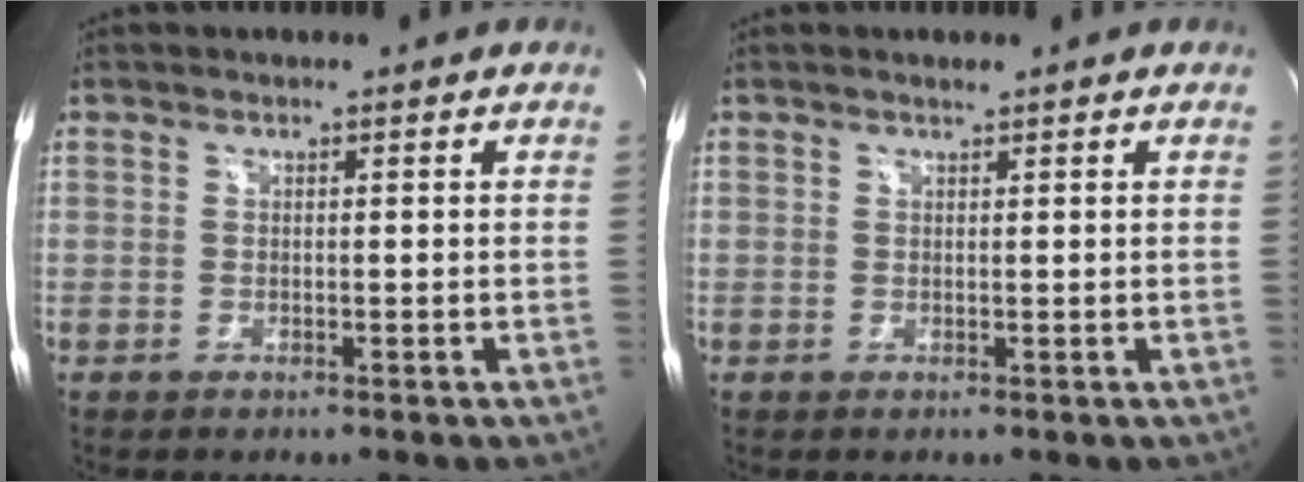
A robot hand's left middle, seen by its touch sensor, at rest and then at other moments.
{"total": 0.5, "force": [0.5, 0.0, 0.2], "torque": [-0.011, 0.000, 0.010]}